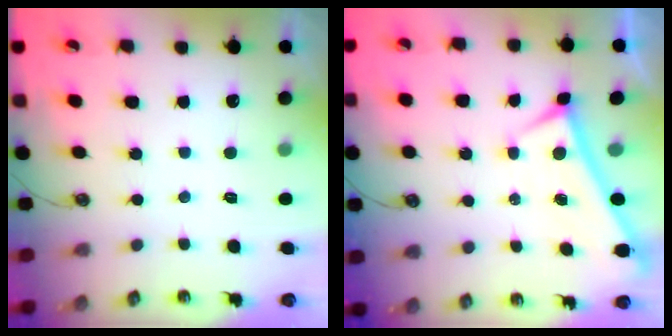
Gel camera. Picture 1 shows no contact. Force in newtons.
{"total": 0.0}